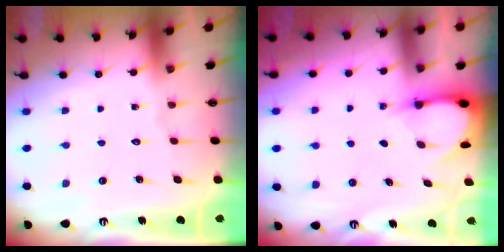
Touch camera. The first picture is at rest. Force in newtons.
{"total": 3.2, "press": 3.2, "slide": 0.3}